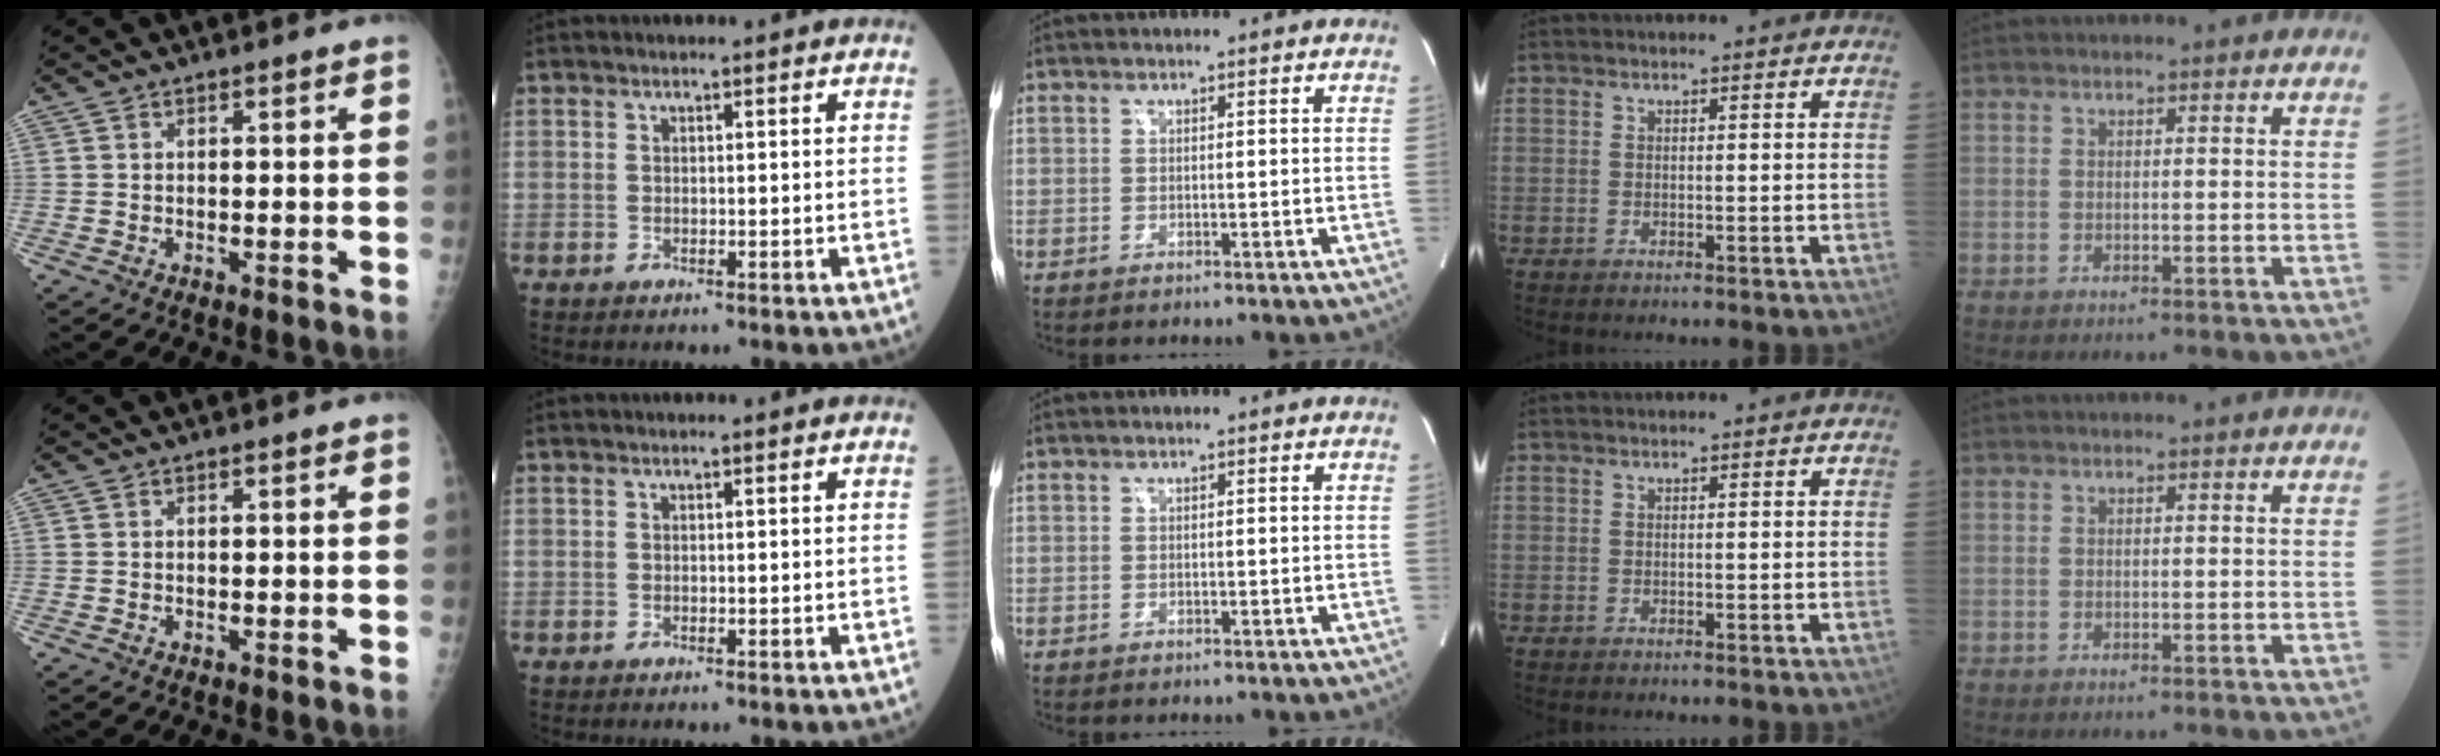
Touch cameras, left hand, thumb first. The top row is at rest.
{}